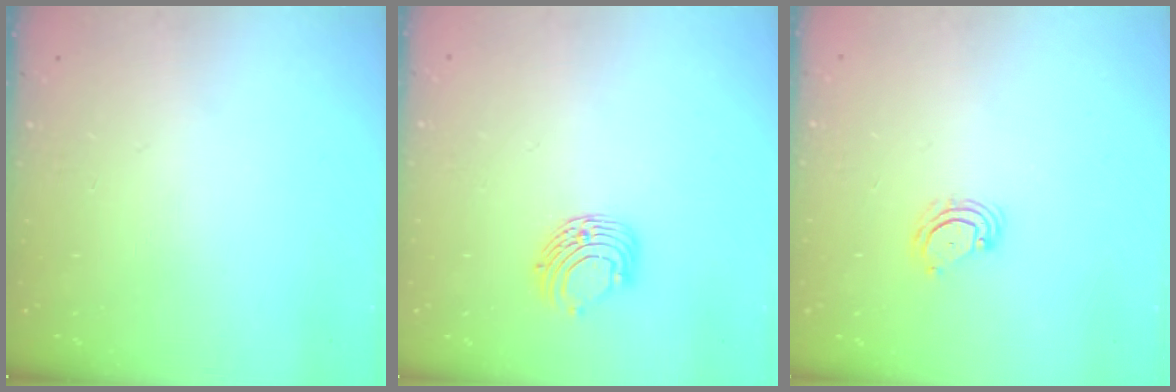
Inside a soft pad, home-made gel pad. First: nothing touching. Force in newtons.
{"total": 8.2, "press": 8.2, "slide": 0.8}
{"total": 5.0, "press": 4.9, "slide": 0.4}